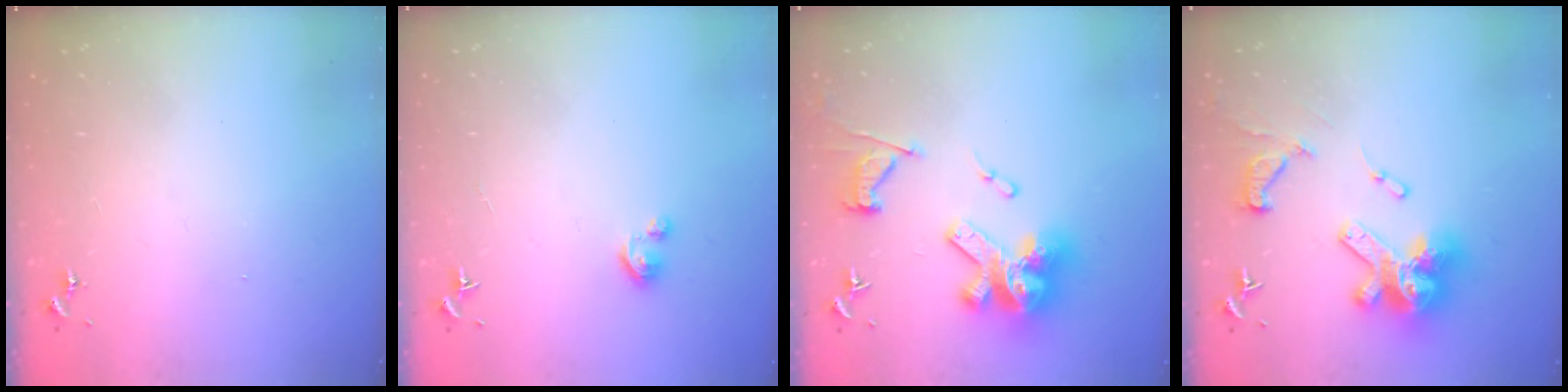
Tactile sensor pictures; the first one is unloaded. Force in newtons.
{"total": 2.8, "press": 2.8, "slide": 0.3}
{"total": 24.1, "press": 24.0, "slide": 2.3}
{"total": 20.0, "press": 19.9, "slide": 2.0}